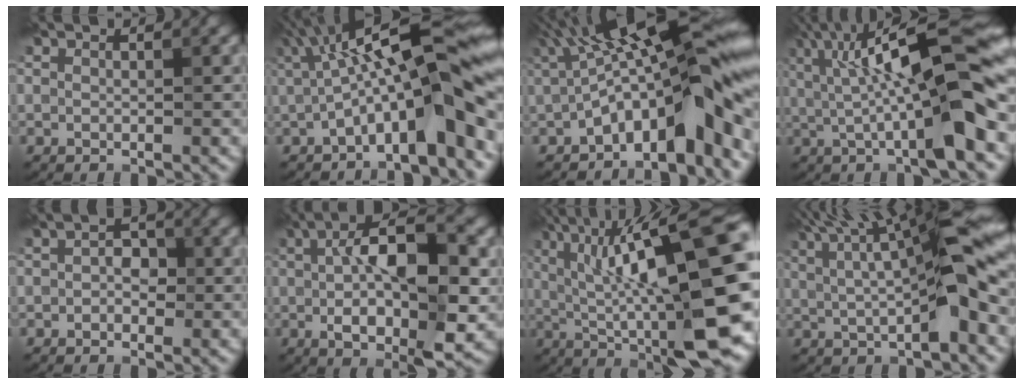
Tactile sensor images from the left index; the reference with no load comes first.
{"total": 12.7, "force": [-0.5, 2.7, 12.4], "torque": [-0.188, 0.034, -0.014]}
{"total": 13.7, "force": [-2.0, 4.2, 12.9], "torque": [-0.171, 0.035, -0.045]}
{"total": 13.0, "force": [1.1, 2.8, 12.6], "torque": [-0.190, 0.023, 0.014]}
{"total": 1.7, "force": [-0.4, 1.2, 1.2], "torque": [-0.016, 0.005, -0.011]}
{"total": 11.2, "force": [0.5, 4.3, 10.3], "torque": [-0.151, 0.015, 0.000]}
{"total": 17.1, "force": [1.1, 4.9, 16.4], "torque": [-0.226, 0.030, 0.011]}
{"total": 9.6, "force": [1.8, 1.7, 9.3], "torque": [-0.144, 0.019, 0.029]}